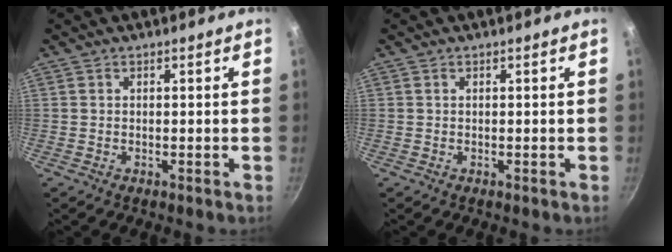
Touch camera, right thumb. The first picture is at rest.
{"total": 0.0}